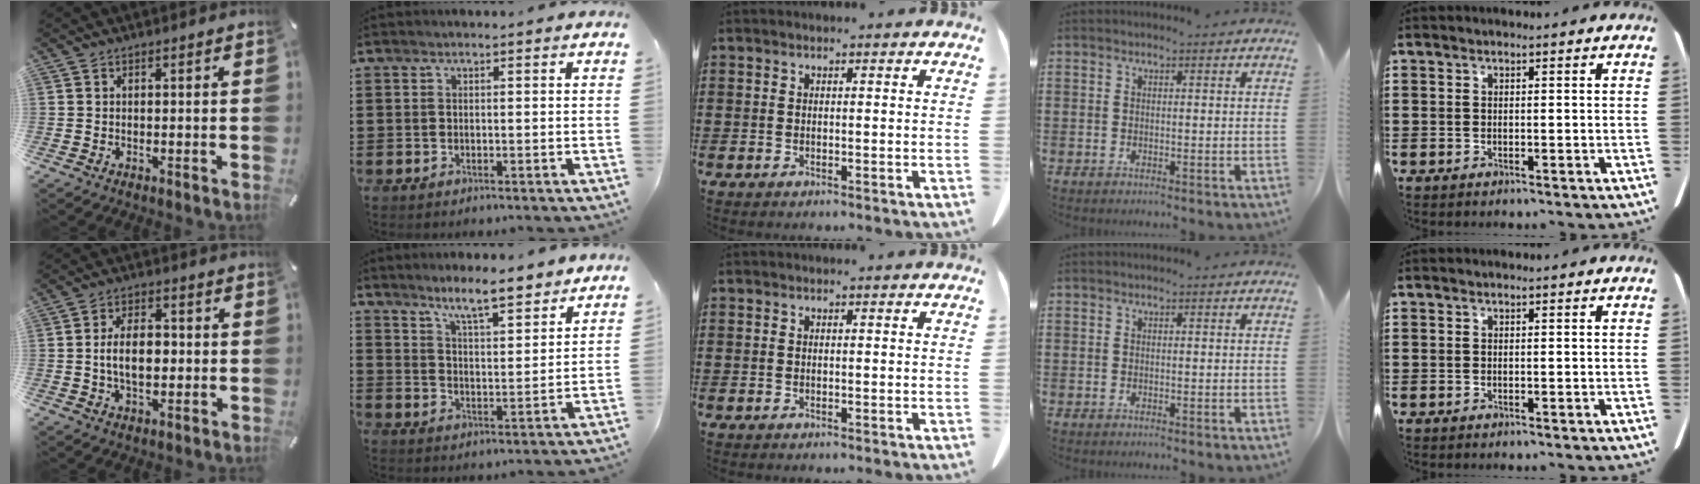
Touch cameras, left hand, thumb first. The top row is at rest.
{"thumb": {"total": 8.4, "force": [-0.4, 5.2, 6.6], "torque": [-0.117, 0.007, -0.011]}, "index": {"total": 6.9, "force": [6.2, 0.5, 3.0], "torque": [-0.071, -0.028, 0.109]}}